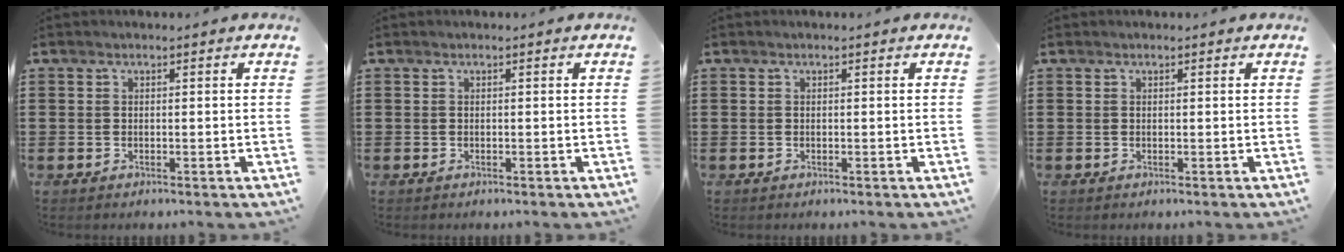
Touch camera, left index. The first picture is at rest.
{"total": 0.0}
{"total": 0.0}
{"total": 0.0}